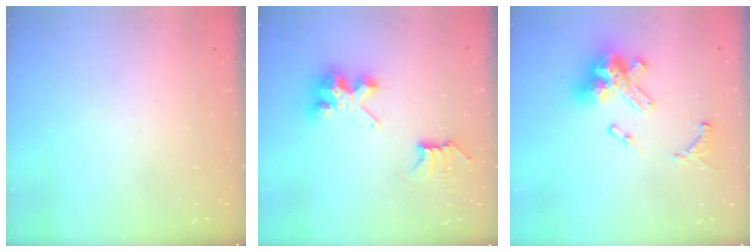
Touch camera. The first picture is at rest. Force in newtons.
{"total": 8.1, "press": 8.1, "slide": 0.3}
{"total": 16.3, "press": 16.1, "slide": 2.3}